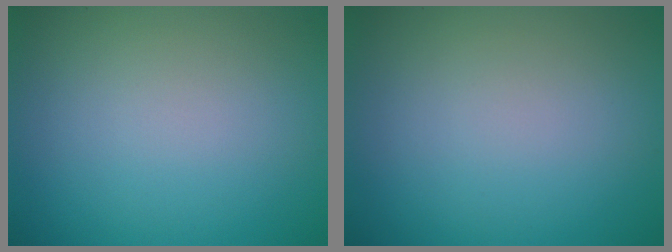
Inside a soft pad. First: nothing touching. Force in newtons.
{"total": 0.0}